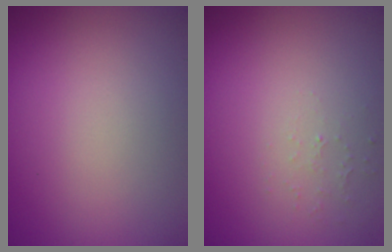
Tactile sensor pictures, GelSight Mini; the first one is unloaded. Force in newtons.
{"total": 0.8, "press": 0.8, "slide": 0.3}